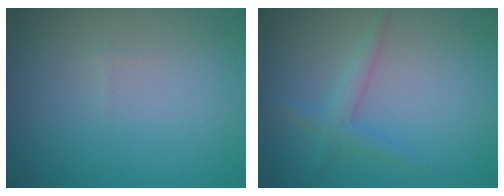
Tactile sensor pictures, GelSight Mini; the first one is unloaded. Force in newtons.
{"total": 1.8, "press": 1.8, "slide": 0.0}